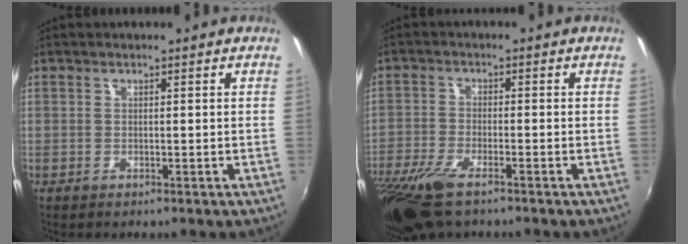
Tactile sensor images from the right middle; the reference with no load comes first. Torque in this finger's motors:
{"motor_torque": [0.39, -0.38, 0.25, 0.13]}